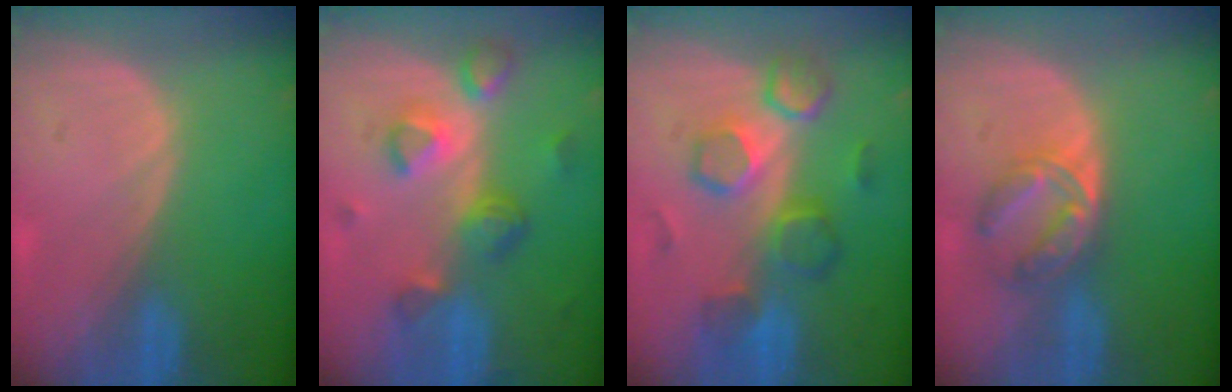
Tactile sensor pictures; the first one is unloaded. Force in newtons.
{"total": 7.8, "press": 7.0, "slide": 3.6}
{"total": 8.4, "press": 8.3, "slide": 1.4}
{"total": 5.8, "press": 5.5, "slide": 1.8}